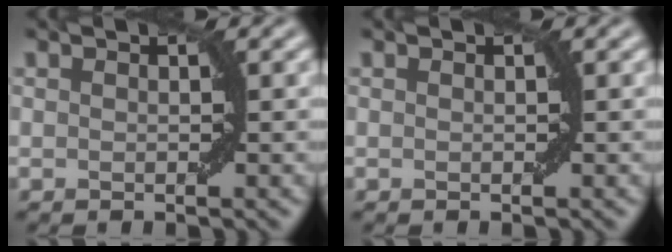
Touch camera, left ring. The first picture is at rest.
{"total": 0.0}